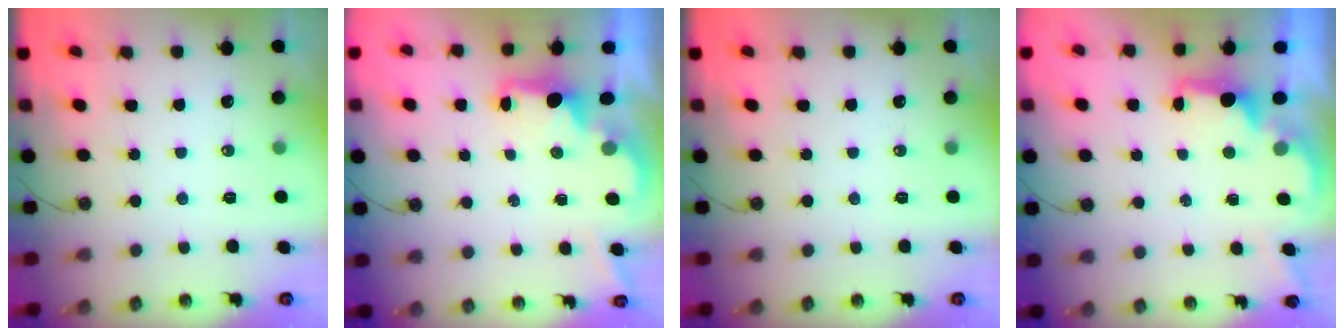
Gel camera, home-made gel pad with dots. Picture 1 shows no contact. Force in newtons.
{"total": 1.9, "press": 1.7, "slide": 0.7}
{"total": 0.0}
{"total": 1.6, "press": 1.5, "slide": 0.6}